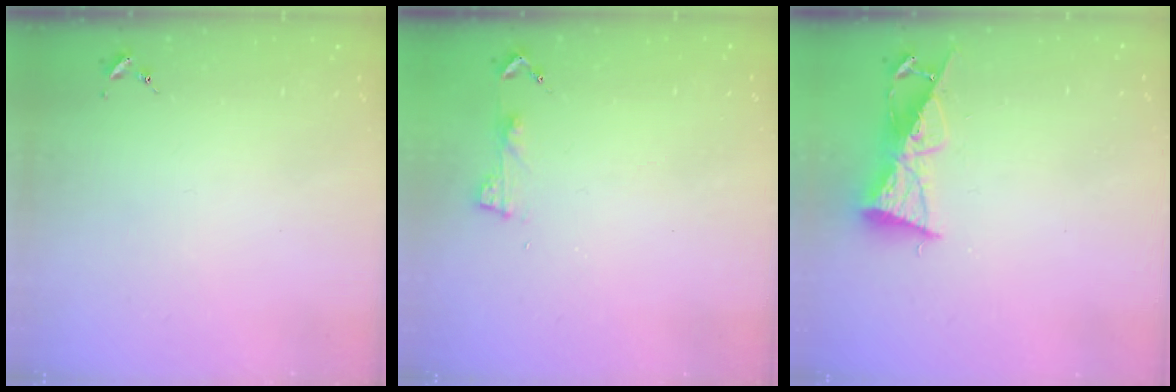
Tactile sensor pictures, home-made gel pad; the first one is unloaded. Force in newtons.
{"total": 4.4, "press": 4.4, "slide": 0.5}
{"total": 8.6, "press": 8.6, "slide": 0.3}